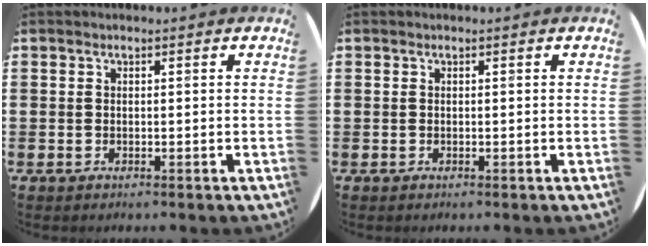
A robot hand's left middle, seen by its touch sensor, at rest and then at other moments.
{"total": 0.0}